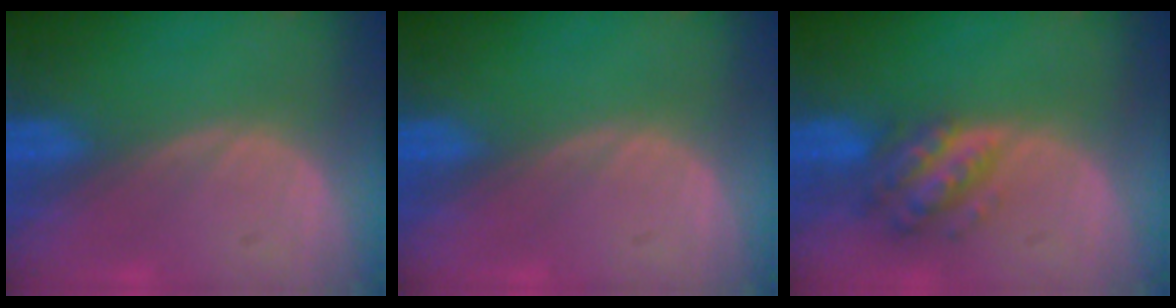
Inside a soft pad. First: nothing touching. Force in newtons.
{"total": 0.0}
{"total": 6.3, "press": 5.6, "slide": 2.8}